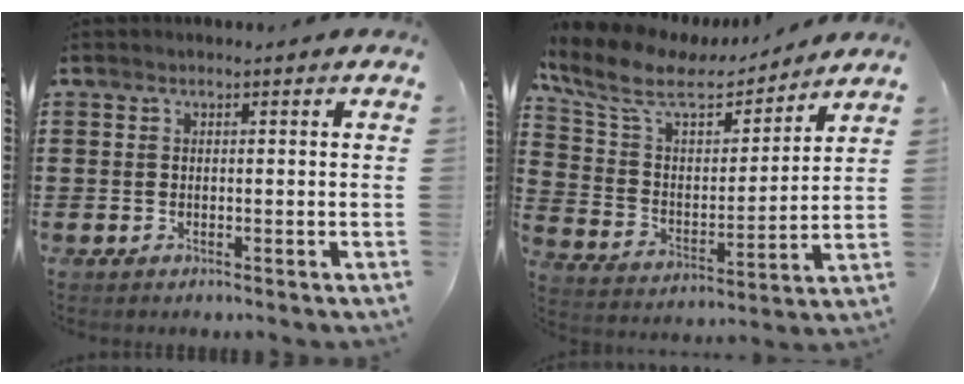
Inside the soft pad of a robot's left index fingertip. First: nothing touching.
{"total": 9.8, "force": [7.8, 3.2, 5.0], "torque": [-0.132, -0.040, 0.133]}